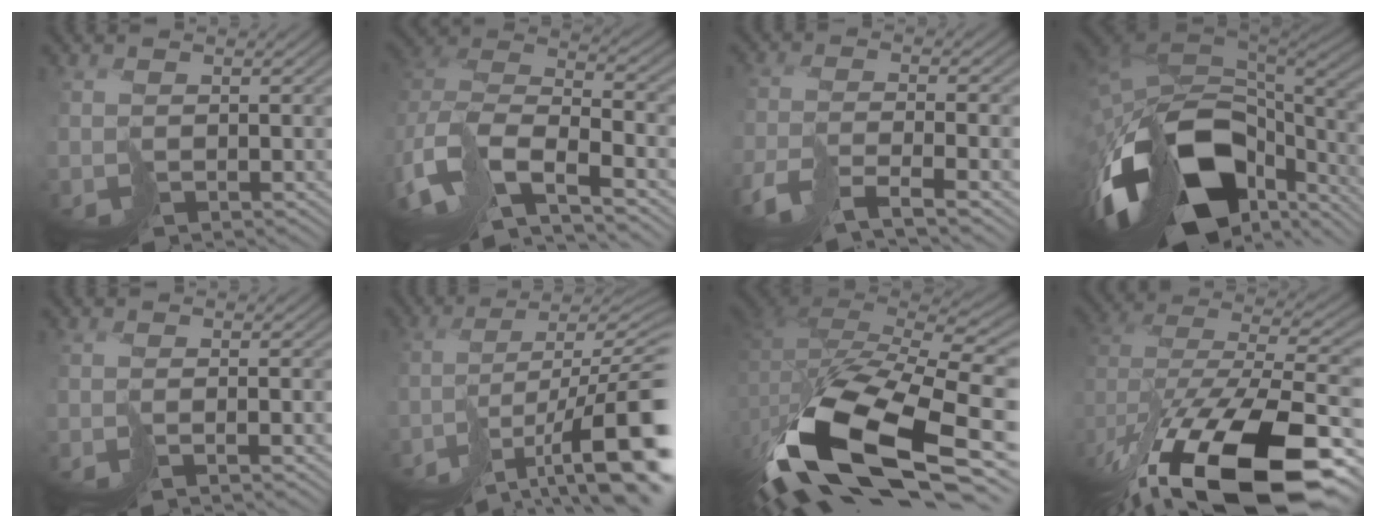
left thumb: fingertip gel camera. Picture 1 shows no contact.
{"total": 11.3, "force": [-7.1, 5.1, 7.1], "torque": [-0.162, -0.023, -0.123]}
{"total": 6.4, "force": [-4.6, 0.5, 4.4], "torque": [-0.075, -0.001, -0.100]}
{"total": 17.8, "force": [-8.5, 10.0, 12.1], "torque": [-0.270, -0.042, -0.120]}
{"total": 1.5, "force": [-1.1, -0.4, 0.9], "torque": [-0.008, 0.004, -0.023]}
{"total": 14.6, "force": [-7.3, 3.2, 12.2], "torque": [-0.188, -0.001, -0.123]}
{"total": 15.3, "force": [-7.4, 6.3, 11.8], "torque": [-0.245, -0.019, -0.129]}
{"total": 17.3, "force": [-10.4, 7.1, 11.9], "torque": [-0.239, -0.039, -0.140]}